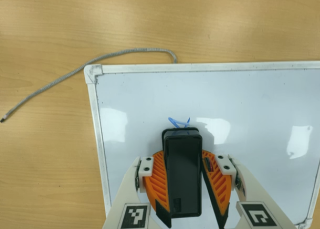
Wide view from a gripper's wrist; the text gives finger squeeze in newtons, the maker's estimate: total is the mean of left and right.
{"total": 14.4, "left": 16.0, "right": 12.8}